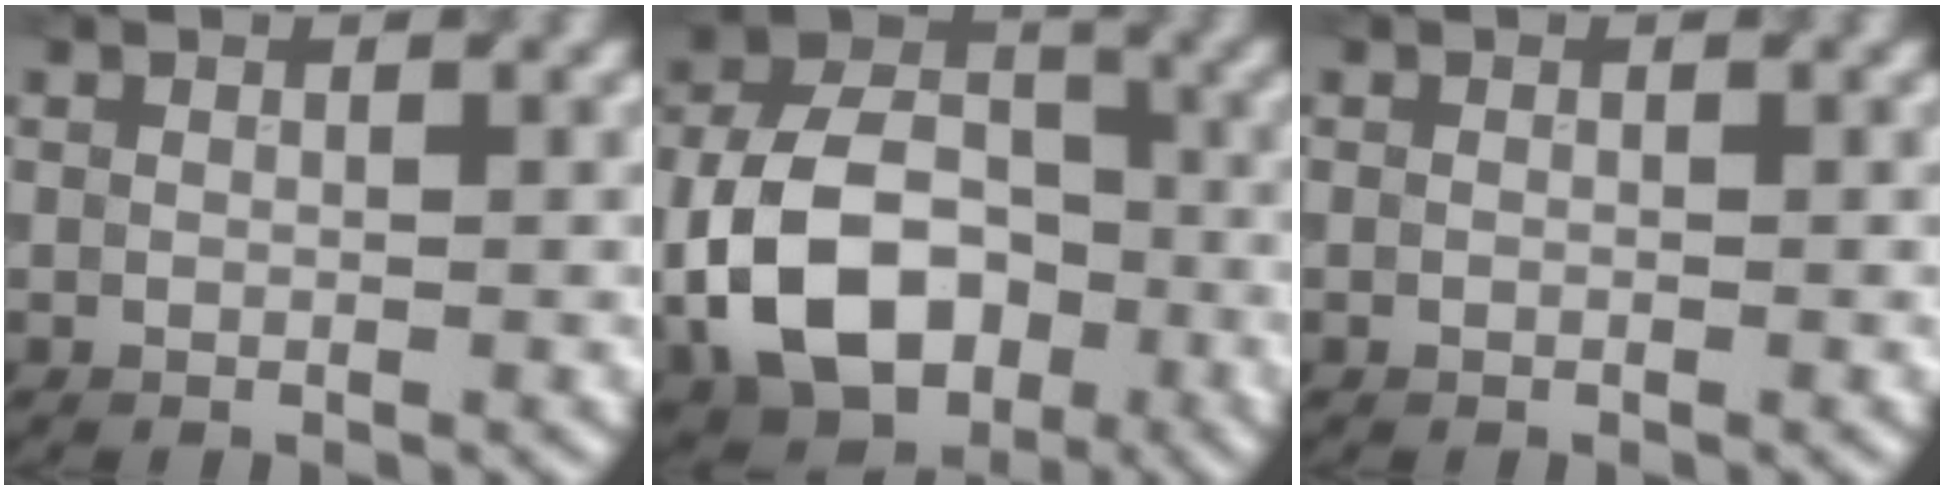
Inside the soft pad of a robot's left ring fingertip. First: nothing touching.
{"total": 11.6, "force": [-3.6, 8.0, 7.6], "torque": [-0.155, -0.001, -0.069]}
{"total": 0.0}